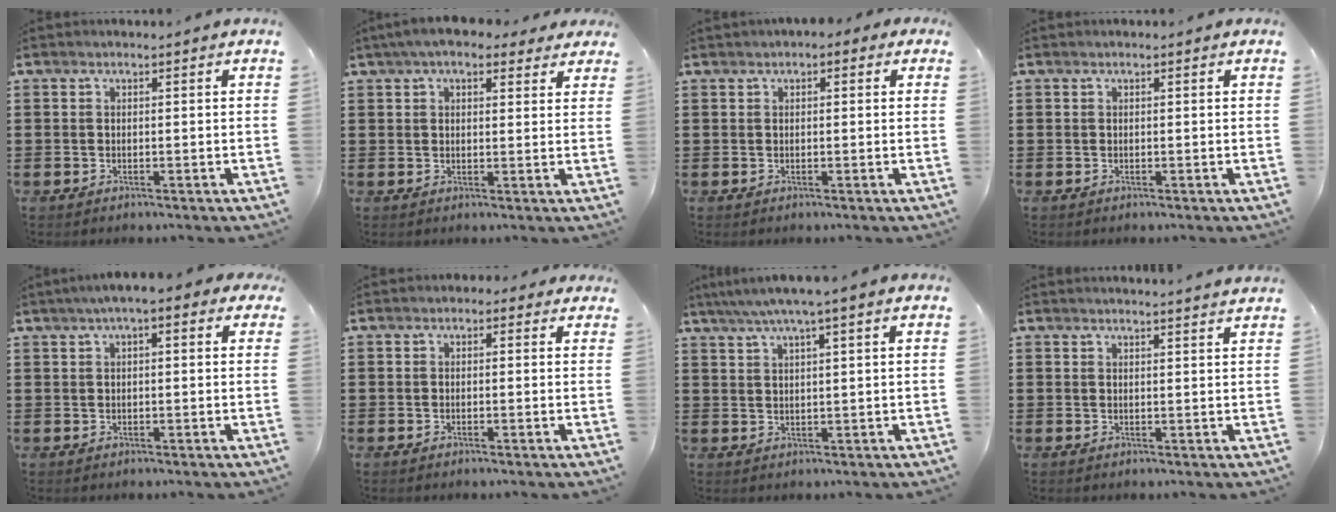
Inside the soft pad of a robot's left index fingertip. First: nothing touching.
{"total": 5.4, "force": [4.2, 1.8, 2.9], "torque": [-0.069, 0.005, 0.077]}
{"total": 1.0, "force": [0.2, 0.7, 0.7], "torque": [-0.016, 0.006, 0.001]}
{"total": 0.0}
{"total": 2.9, "force": [1.0, 0.8, 2.6], "torque": [-0.051, 0.009, 0.014]}
{"total": 0.9, "force": [-0.3, 0.8, 0.4], "torque": [-0.009, 0.005, -0.007]}
{"total": 3.8, "force": [2.2, -0.2, 3.1], "torque": [-0.063, 0.000, 0.036]}
{"total": 1.9, "force": [1.8, -0.4, 0.4], "torque": [-0.010, -0.005, 0.036]}